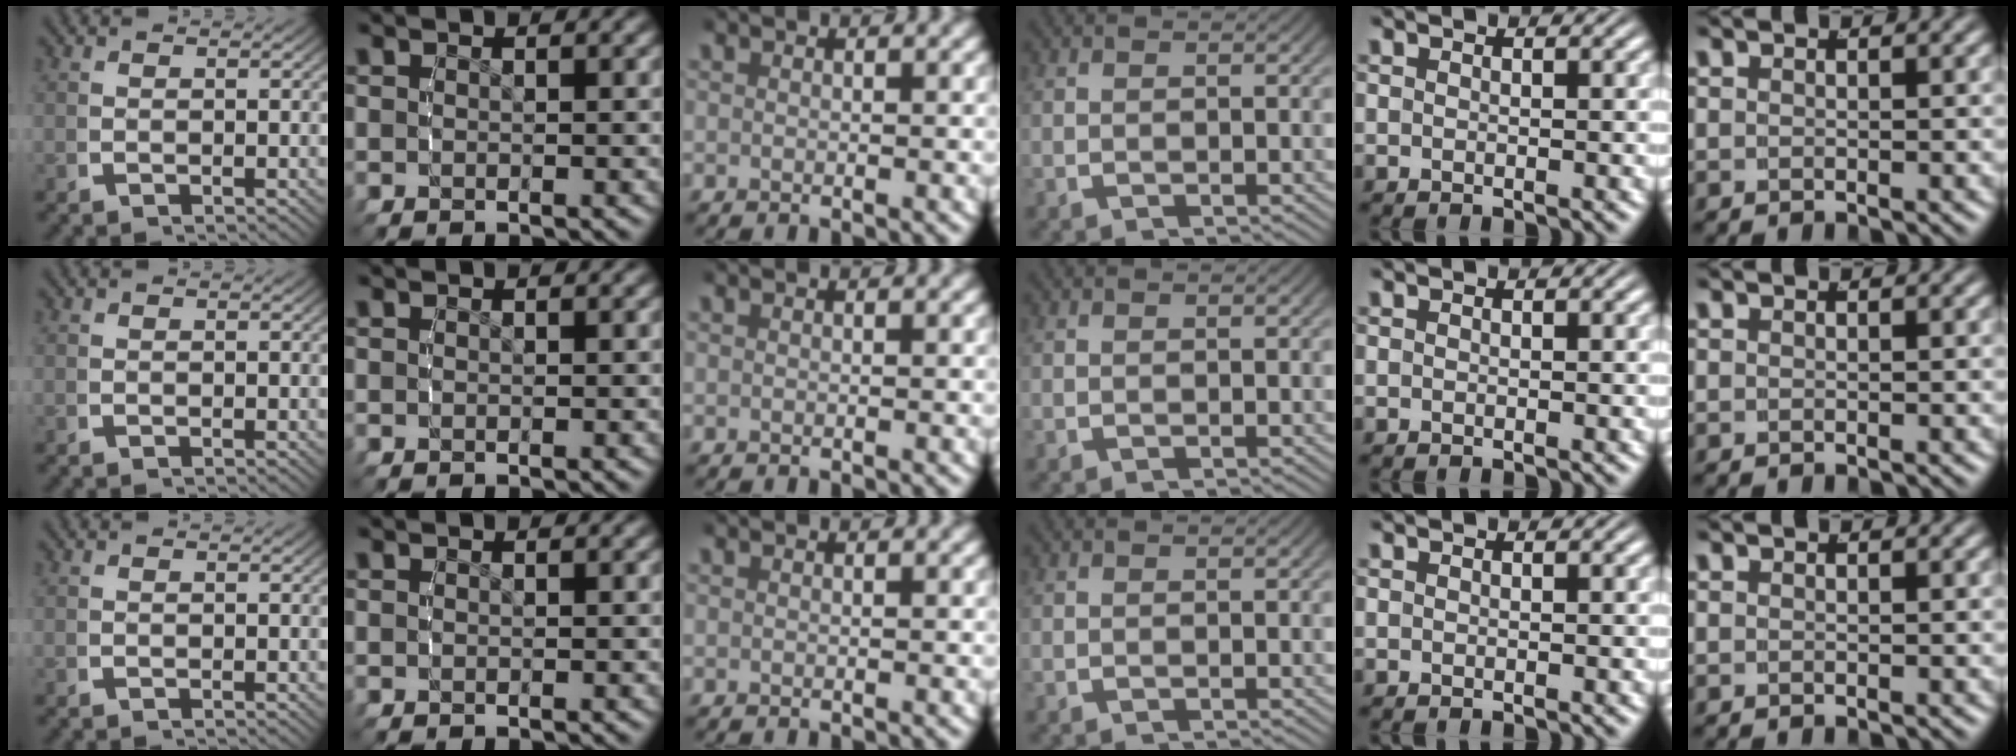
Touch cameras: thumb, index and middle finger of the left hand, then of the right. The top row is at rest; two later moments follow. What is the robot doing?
{"motion": "reach", "object": "jar lid"}